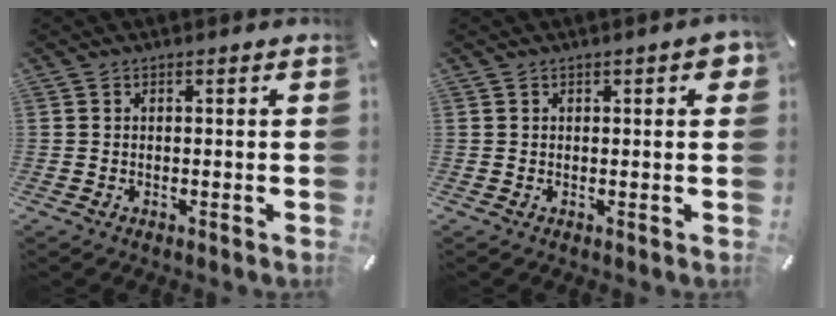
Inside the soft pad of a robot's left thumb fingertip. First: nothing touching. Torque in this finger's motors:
{"motor_torque": [0.53, 0.76, -0.02, 0.00, 0.00]}